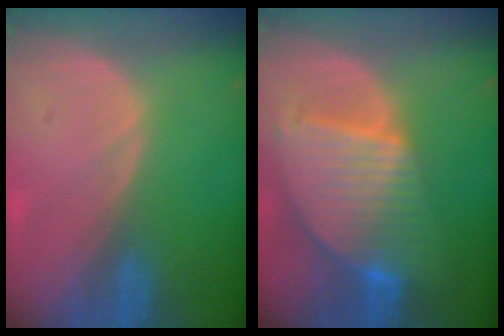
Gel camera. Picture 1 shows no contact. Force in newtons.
{"total": 9.5, "press": 8.2, "slide": 4.8}